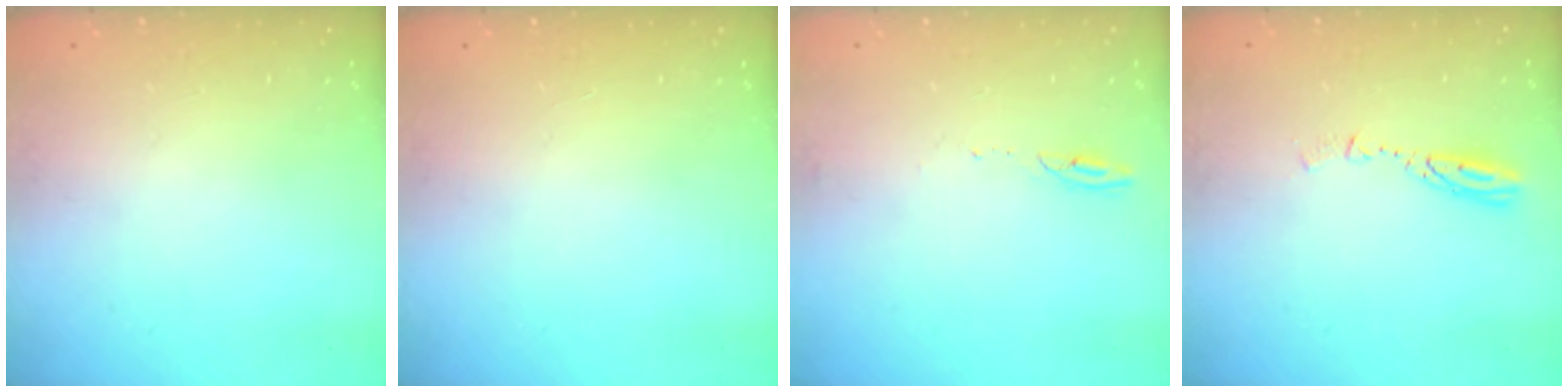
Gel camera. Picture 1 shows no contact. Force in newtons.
{"total": 0.0}
{"total": 3.9, "press": 3.8, "slide": 0.4}
{"total": 3.9, "press": 3.9, "slide": 0.3}